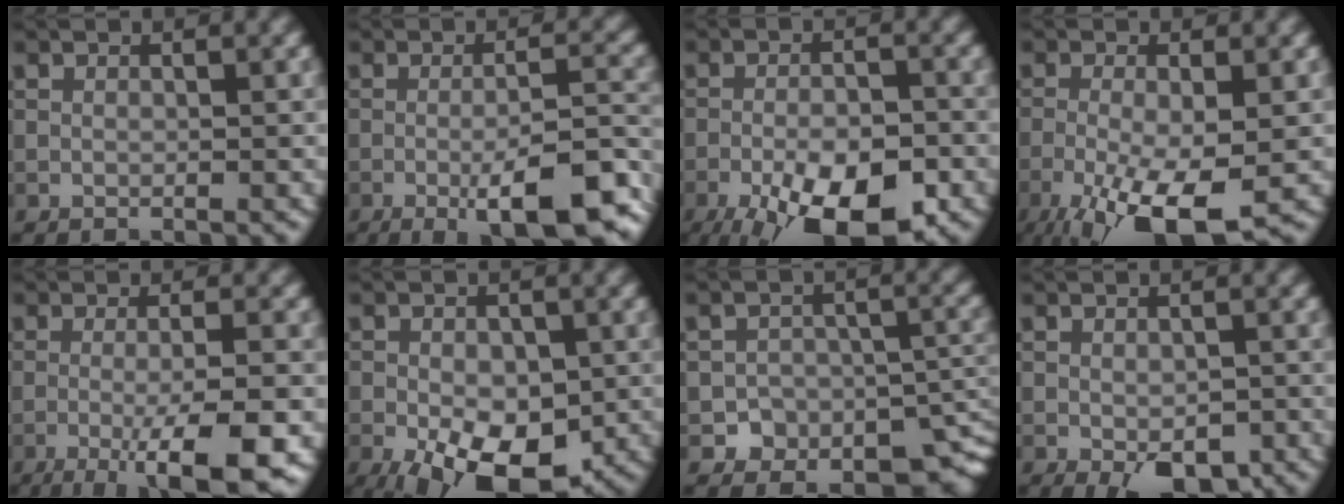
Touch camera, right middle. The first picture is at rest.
{"total": 9.2, "force": [-4.0, 2.1, 8.0], "torque": [-0.124, -0.001, -0.060]}
{"total": 12.2, "force": [-7.0, 4.6, 8.9], "torque": [-0.133, -0.027, -0.107]}
{"total": 8.5, "force": [-4.0, 2.5, 7.1], "torque": [-0.135, -0.016, -0.066]}
{"total": 8.1, "force": [-3.3, 1.7, 7.2], "torque": [-0.101, -0.002, -0.048]}
{"total": 10.9, "force": [-4.6, 5.6, 8.2], "torque": [-0.114, -0.025, -0.071]}
{"total": 7.8, "force": [-4.8, 5.4, 2.8], "torque": [-0.009, -0.006, -0.063]}
{"total": 5.4, "force": [-2.7, 2.5, 4.0], "torque": [-0.055, -0.013, -0.032]}